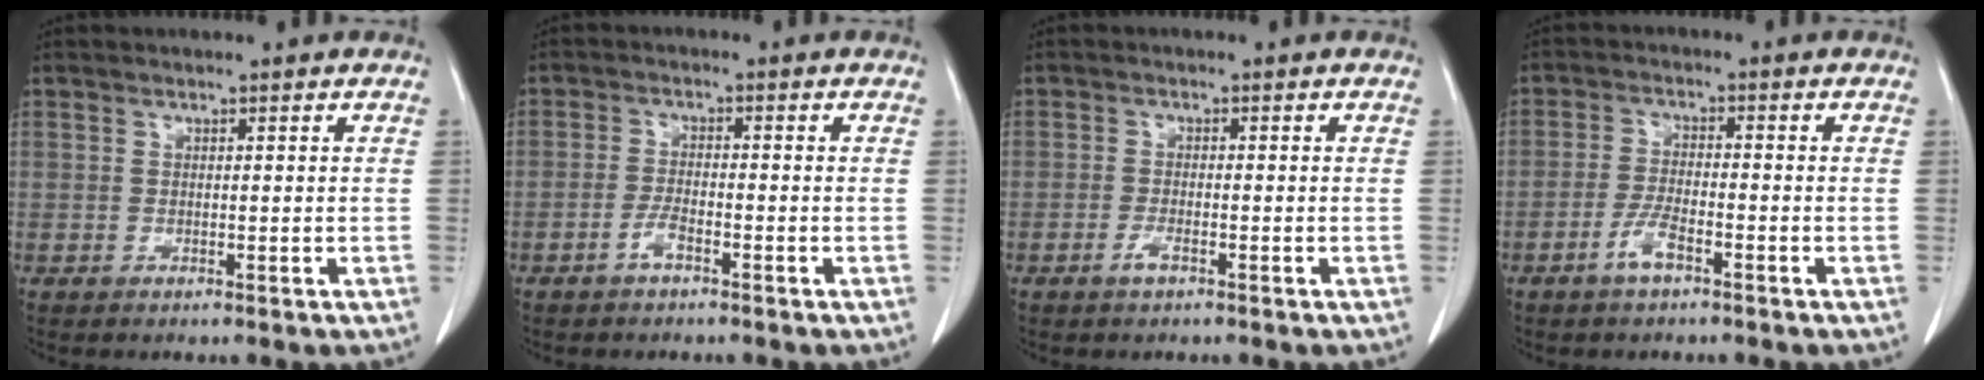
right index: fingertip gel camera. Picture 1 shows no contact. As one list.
[{"total": 2.4, "force": [-1.5, 0.5, 1.8], "torque": [-0.034, 0.003, -0.032]}, {"total": 1.7, "force": [-1.0, 0.3, 1.3], "torque": [-0.026, 0.000, -0.020]}, {"total": 3.8, "force": [-2.3, 0.8, 2.9], "torque": [-0.059, 0.001, -0.048]}]